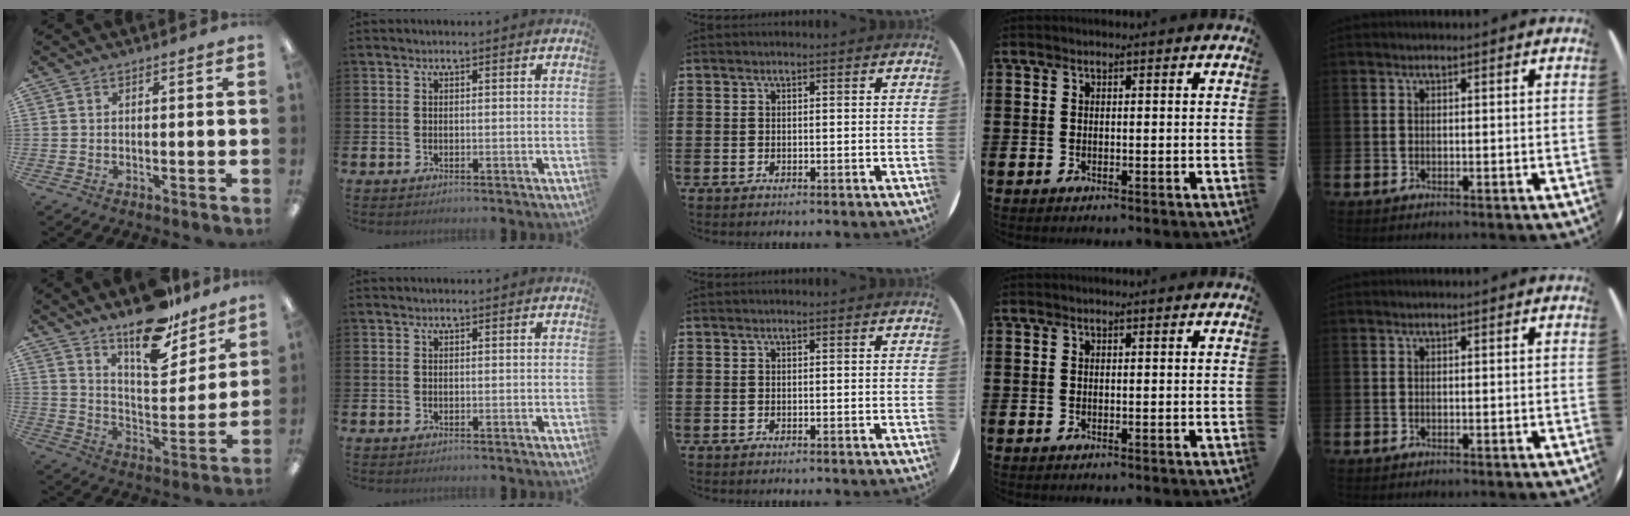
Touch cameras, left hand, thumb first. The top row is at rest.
{"thumb": {"total": 16.6, "force": [13.1, 6.2, 8.1], "torque": [-0.122, -0.089, 0.227]}}